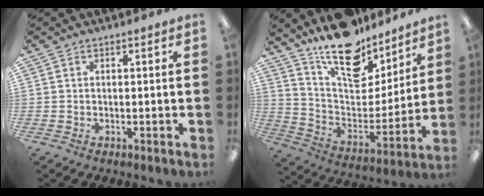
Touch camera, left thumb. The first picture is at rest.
{"total": 19.3, "force": [15.2, 8.2, 8.5], "torque": [-0.142, -0.114, 0.271]}